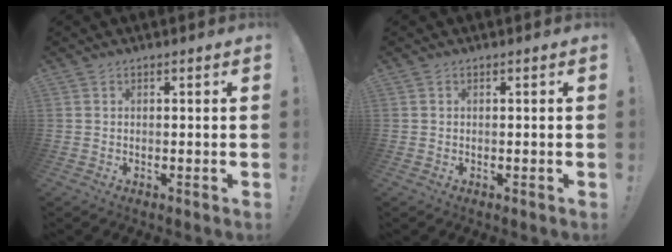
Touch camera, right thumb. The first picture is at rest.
{"total": 0.0}